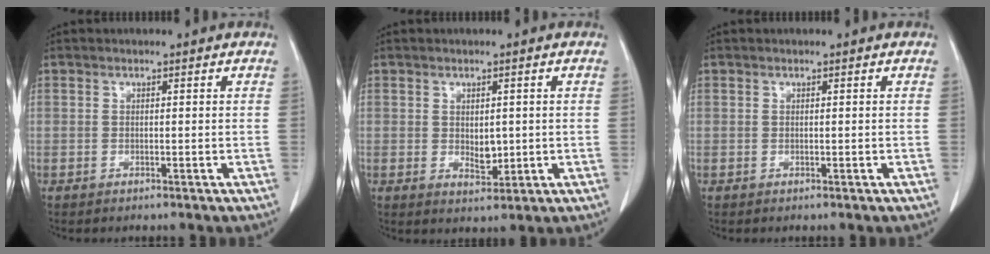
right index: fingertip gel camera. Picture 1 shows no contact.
{"total": 3.9, "force": [0.0, 2.4, 3.1], "torque": [-0.052, -0.002, 0.012]}
{"total": 0.0}